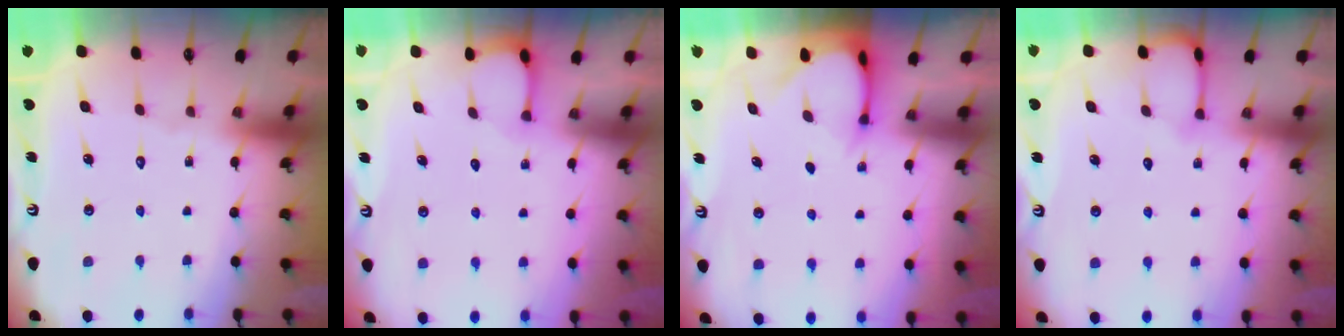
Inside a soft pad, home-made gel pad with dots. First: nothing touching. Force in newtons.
{"total": 1.9, "press": 1.9, "slide": 0.2}
{"total": 3.0, "press": 3.0, "slide": 0.2}
{"total": 3.5, "press": 3.5, "slide": 0.4}